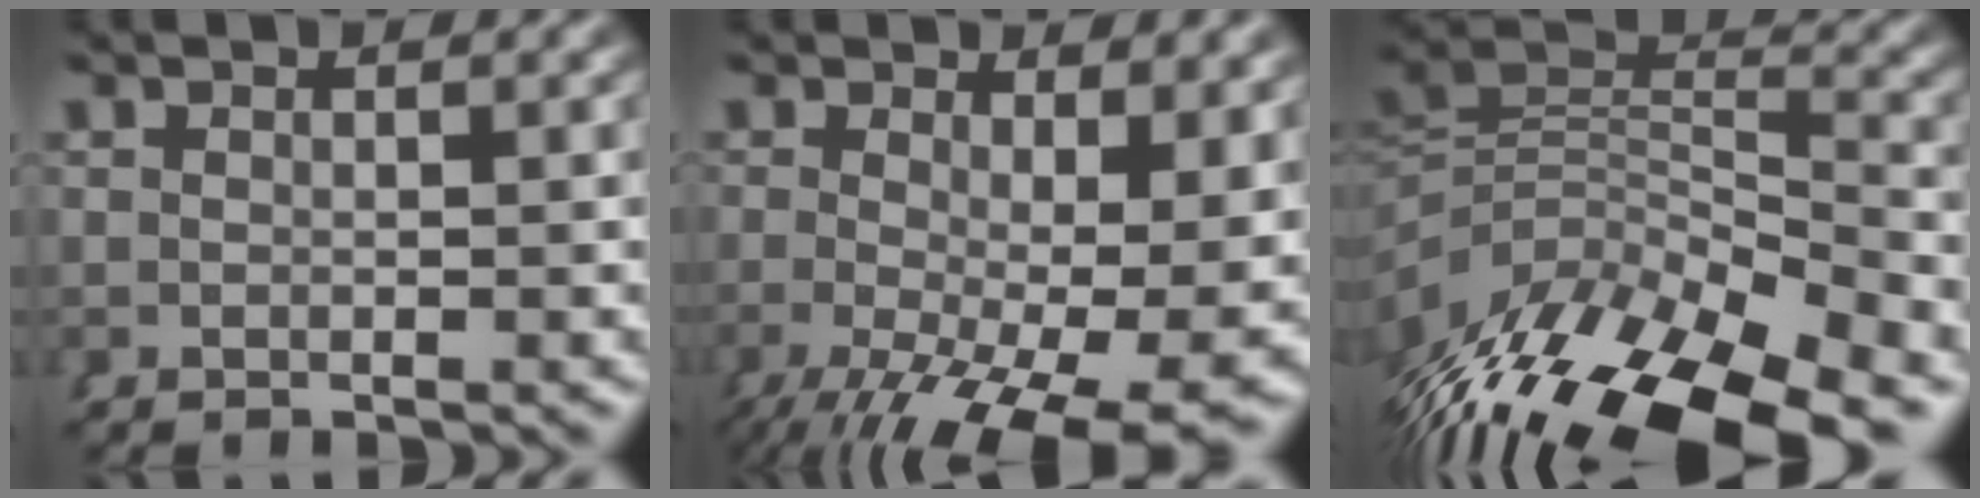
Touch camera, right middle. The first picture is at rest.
{"total": 11.1, "force": [-4.4, 4.7, 9.0], "torque": [-0.142, -0.072, -0.028]}
{"total": 11.3, "force": [-3.8, 7.1, 7.9], "torque": [-0.140, -0.033, -0.046]}